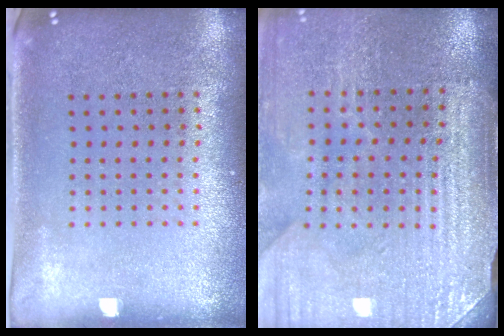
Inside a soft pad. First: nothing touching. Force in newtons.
{"total": 3.4, "press": 3.3, "slide": 0.6}